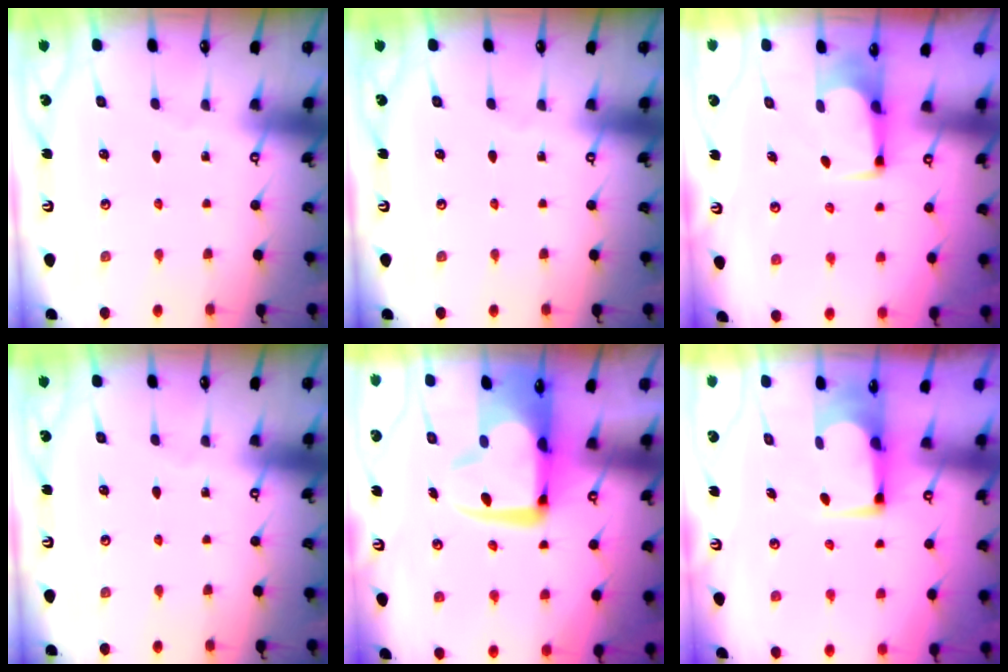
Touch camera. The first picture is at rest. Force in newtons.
{"total": 0.0}
{"total": 2.5, "press": 2.4, "slide": 0.4}
{"total": 0.0}
{"total": 6.0, "press": 5.9, "slide": 1.3}
{"total": 2.9, "press": 2.9, "slide": 0.2}